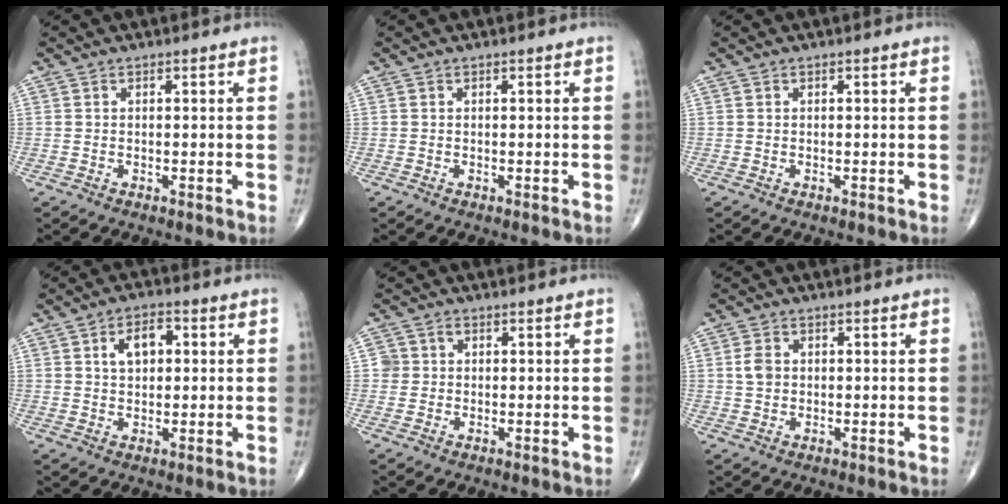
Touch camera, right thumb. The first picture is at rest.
{"total": 0.0}
{"total": 0.0}
{"total": 6.0, "force": [1.5, 3.8, 4.4], "torque": [-0.060, 0.008, 0.021]}
{"total": 2.3, "force": [0.2, 2.2, 0.4], "torque": [0.010, 0.005, 0.000]}
{"total": 2.8, "force": [0.3, 2.2, 1.8], "torque": [-0.029, 0.001, 0.006]}